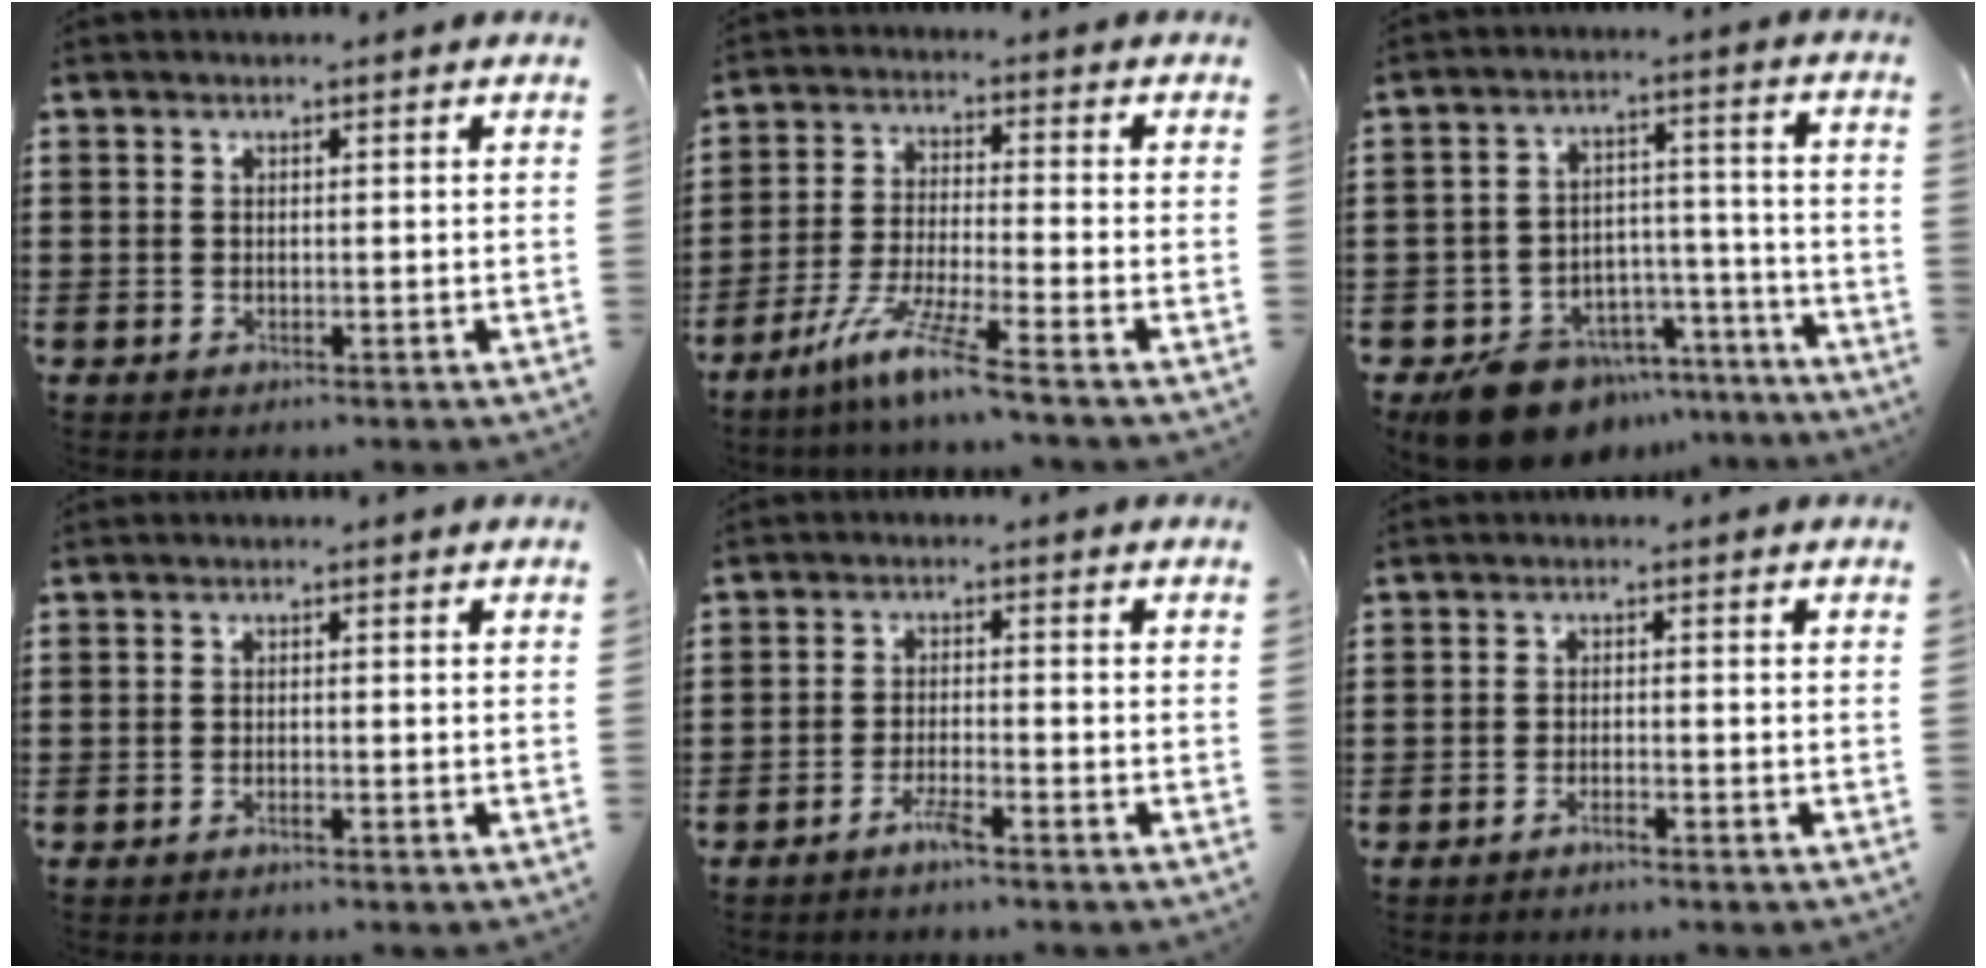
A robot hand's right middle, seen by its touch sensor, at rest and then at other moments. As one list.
[{"total": 8.0, "force": [-6.1, -0.4, 5.2], "torque": [-0.108, -0.016, -0.119]}, {"total": 10.9, "force": [-8.9, 5.5, 3.0], "torque": [-0.056, 0.046, -0.160]}, {"total": 0.7, "force": [-0.5, 0.0, 0.5], "torque": [-0.009, -0.002, -0.009]}, {"total": 3.0, "force": [-2.3, 0.2, 1.9], "torque": [-0.047, -0.001, -0.046]}, {"total": 1.2, "force": [-1.0, 0.0, 0.7], "torque": [-0.013, -0.003, -0.019]}]